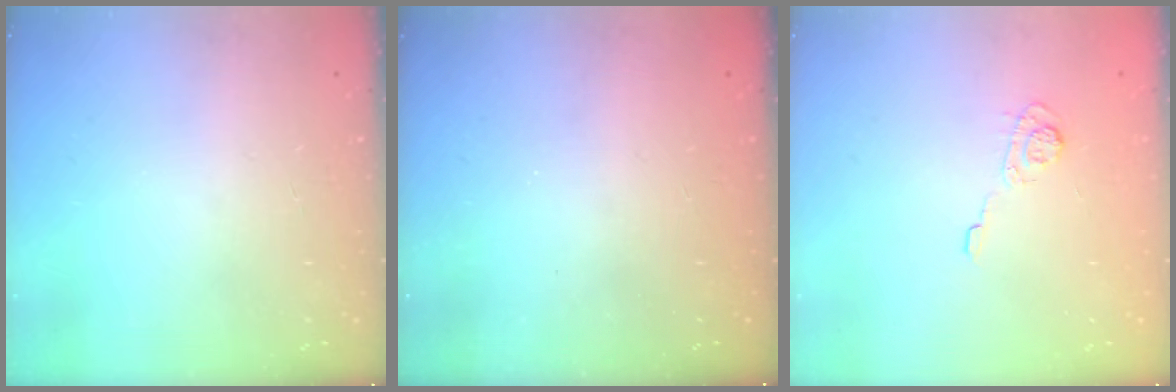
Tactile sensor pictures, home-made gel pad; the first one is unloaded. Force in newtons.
{"total": 2.4, "press": 2.3, "slide": 0.8}
{"total": 5.0, "press": 4.8, "slide": 1.4}